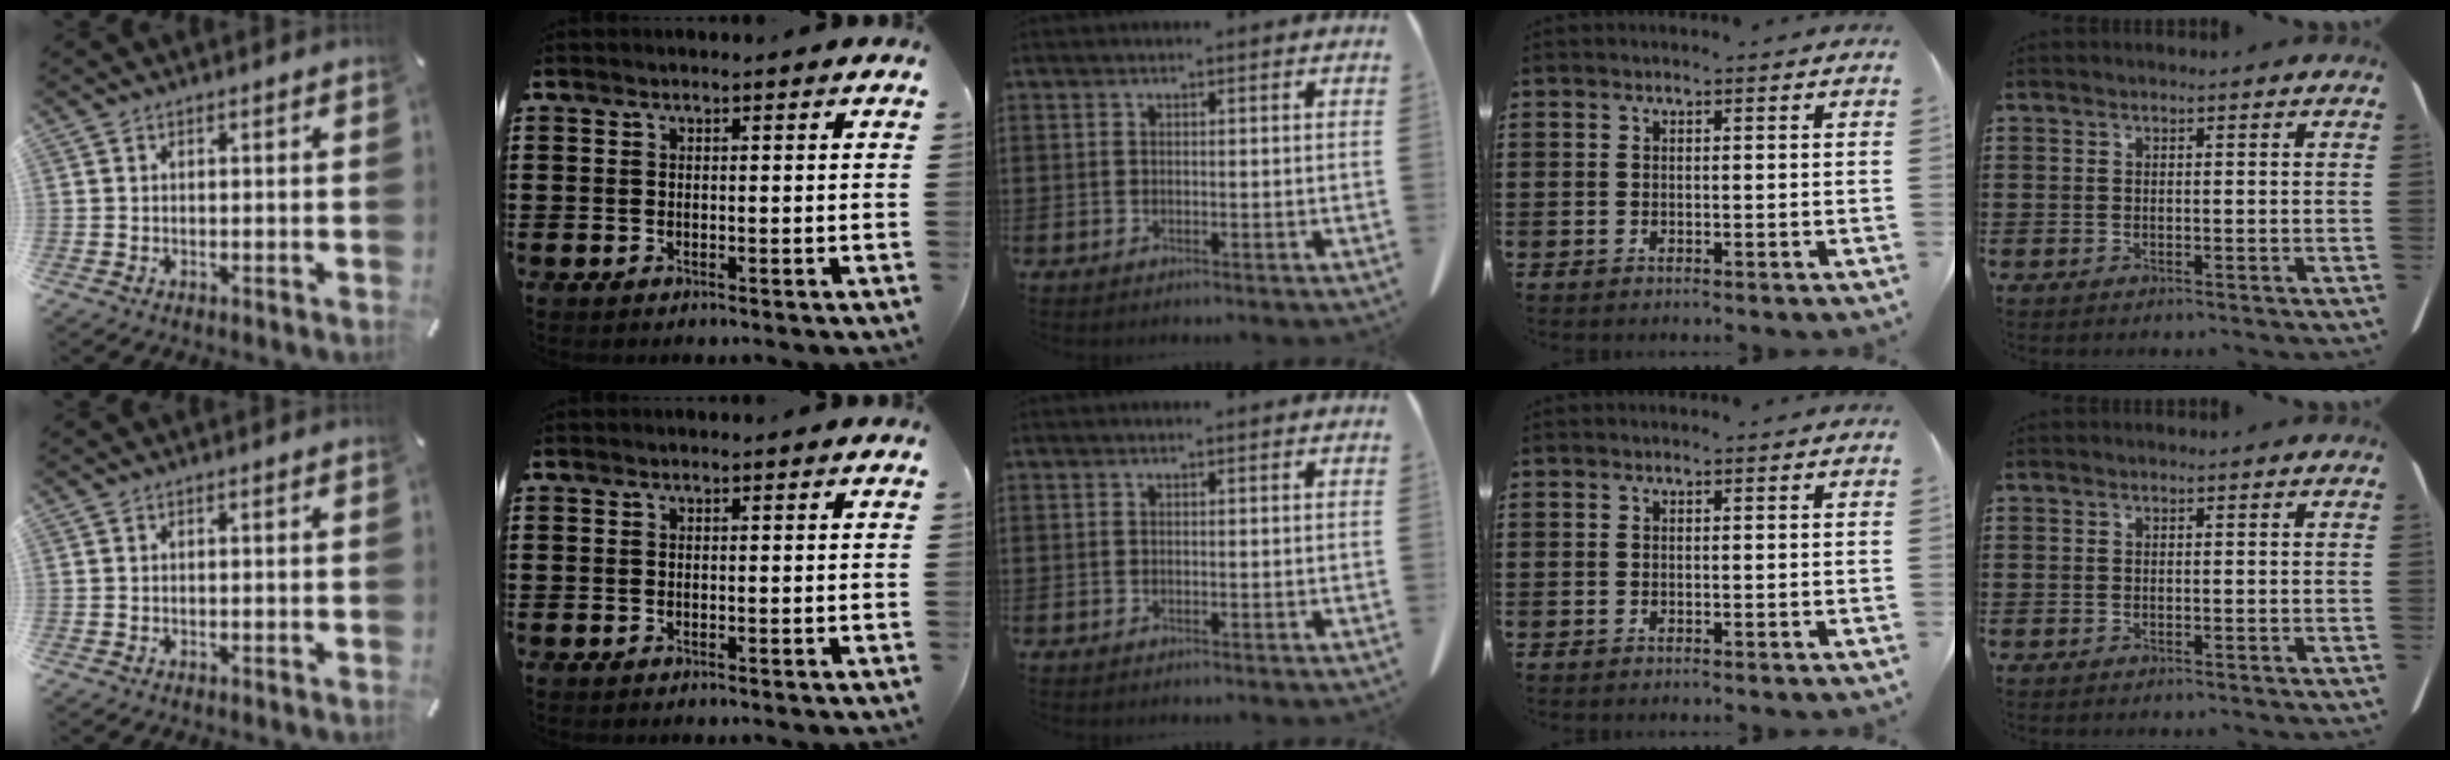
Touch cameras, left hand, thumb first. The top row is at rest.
{}